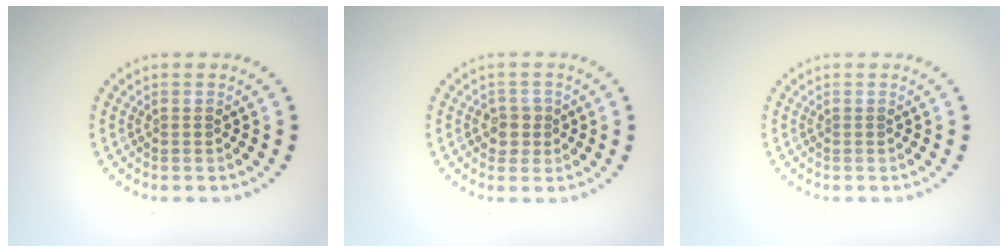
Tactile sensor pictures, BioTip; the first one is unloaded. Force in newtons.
{"total": 1.9, "press": 1.7, "slide": 0.7}
{"total": 0.0}